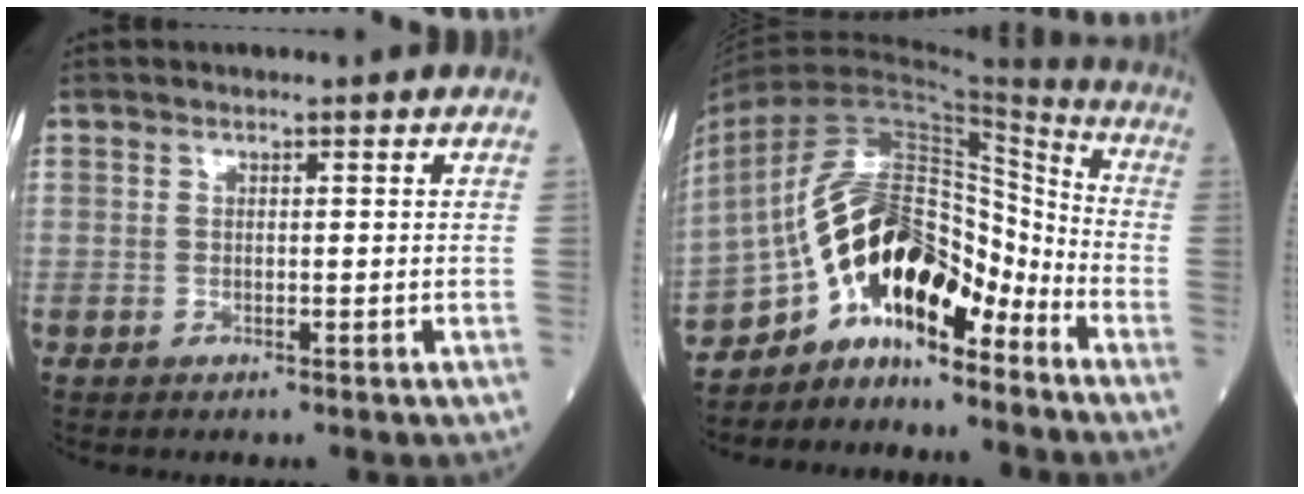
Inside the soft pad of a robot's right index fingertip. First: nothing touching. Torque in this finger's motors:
{"motor_torque": [1.51, -0.63, 1.06, 0.17]}